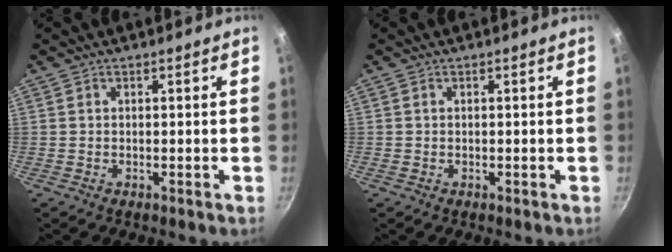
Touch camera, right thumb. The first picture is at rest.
{"total": 0.0}